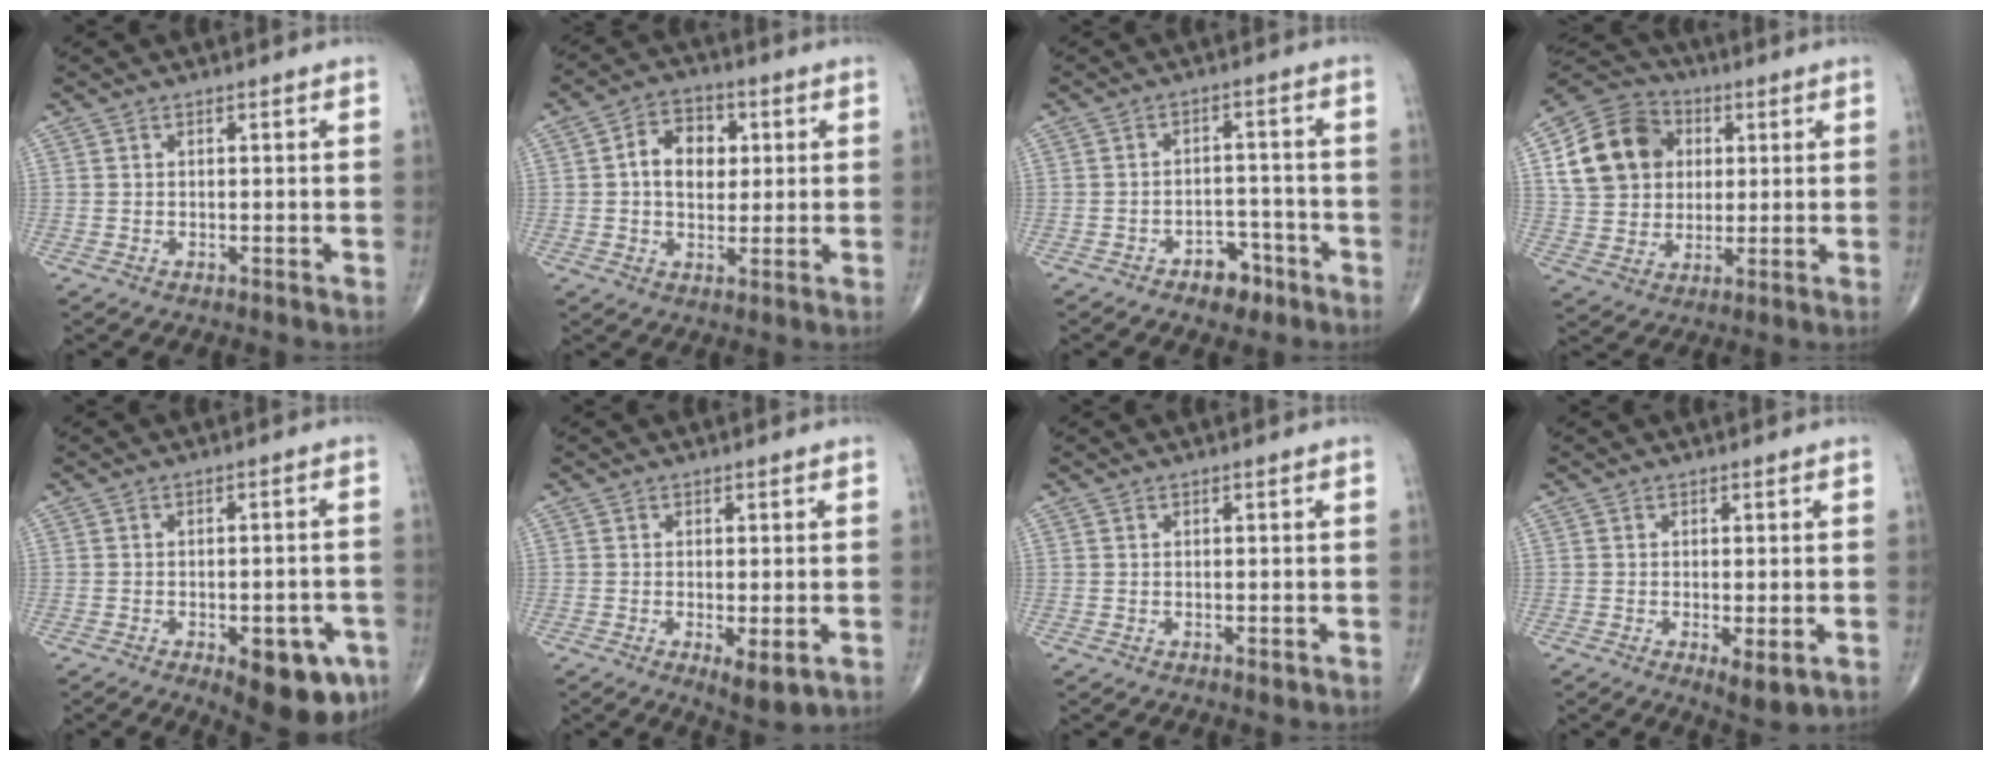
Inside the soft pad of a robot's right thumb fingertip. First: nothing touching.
{"total": 9.1, "force": [1.4, 6.5, 6.2], "torque": [-0.071, 0.009, 0.018]}
{"total": 5.4, "force": [-3.4, 3.3, 2.5], "torque": [-0.012, 0.031, -0.048]}
{"total": 15.7, "force": [3.9, 12.8, 8.2], "torque": [-0.131, 0.009, 0.067]}
{"total": 11.7, "force": [-5.3, 5.1, 9.2], "torque": [-0.091, 0.013, -0.059]}
{"total": 4.5, "force": [-1.1, 1.6, 4.0], "torque": [-0.062, -0.014, -0.013]}
{"total": 0.6, "force": [0.1, 0.4, 0.4], "torque": [-0.006, -0.002, 0.002]}
{"total": 3.9, "force": [-0.9, 1.5, 3.5], "torque": [-0.055, -0.013, -0.010]}